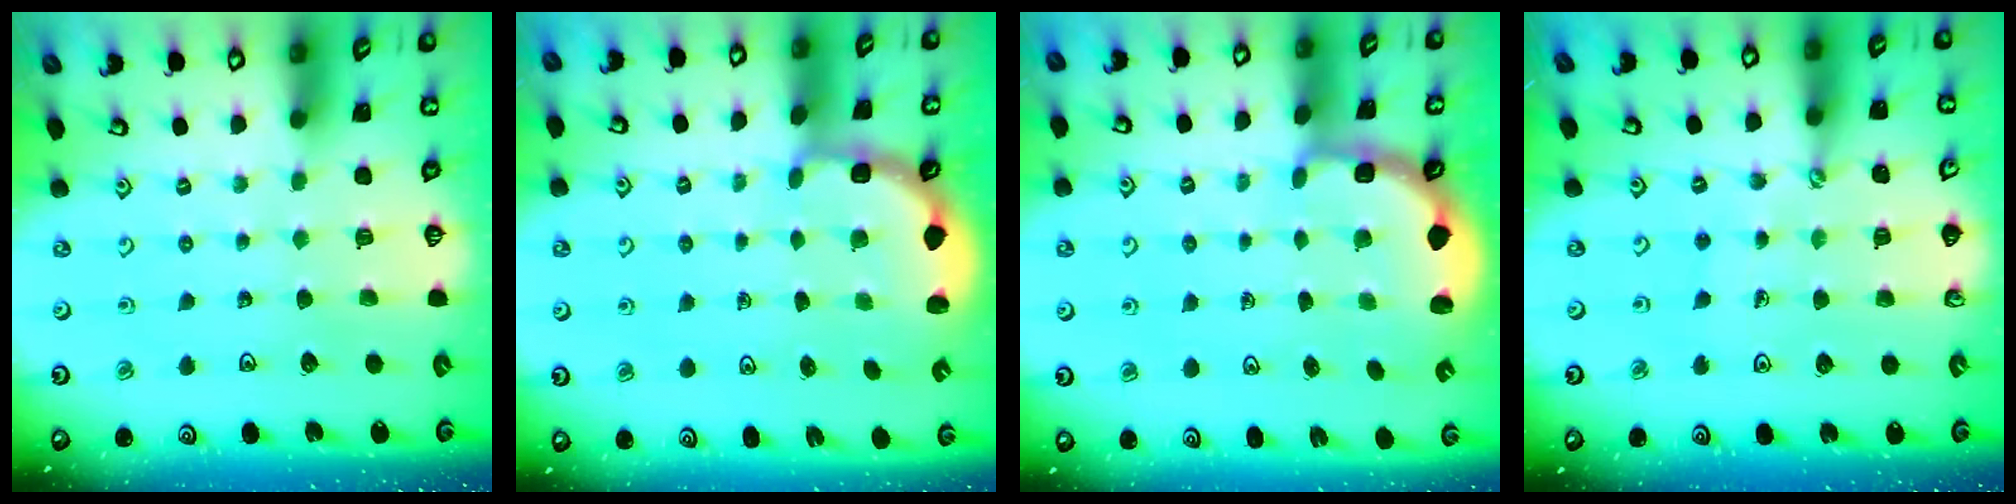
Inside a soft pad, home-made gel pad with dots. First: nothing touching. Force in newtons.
{"total": 2.7, "press": 2.4, "slide": 1.4}
{"total": 2.5, "press": 2.2, "slide": 1.2}
{"total": 1.2, "press": 1.2, "slide": 0.2}